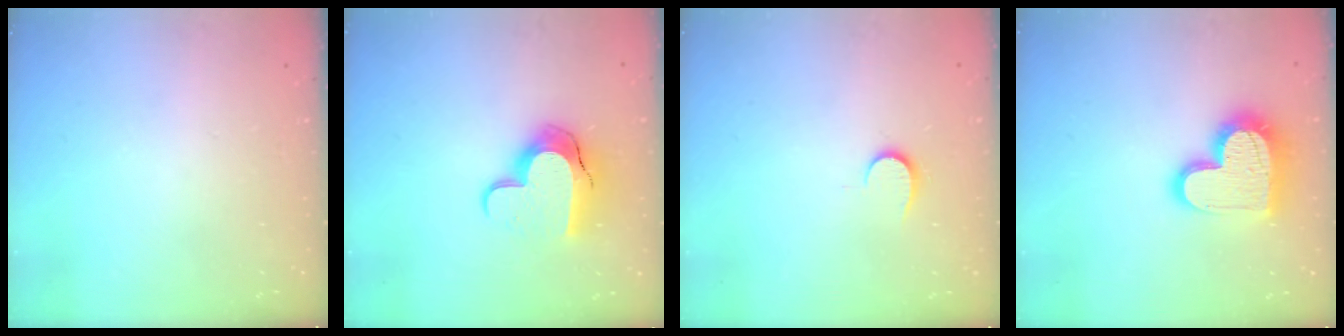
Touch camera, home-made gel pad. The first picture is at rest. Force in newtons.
{"total": 12.9, "press": 12.9, "slide": 0.9}
{"total": 6.7, "press": 6.7, "slide": 0.6}
{"total": 17.2, "press": 17.2, "slide": 1.2}